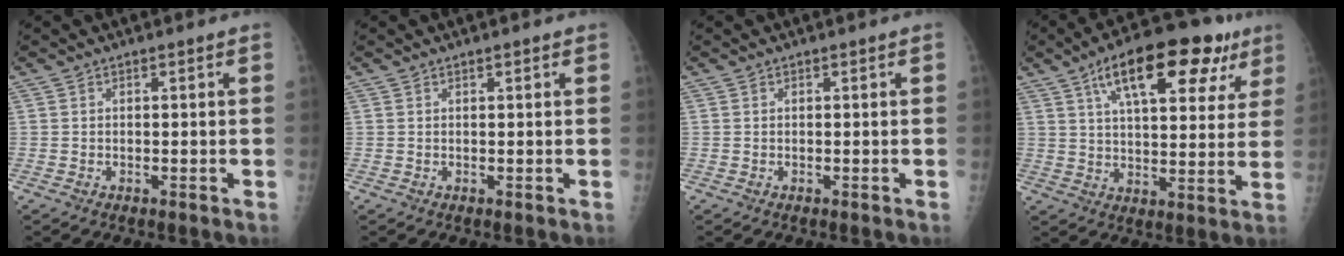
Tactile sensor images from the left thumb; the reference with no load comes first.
{"total": 0.8, "force": [0.6, 0.2, 0.6], "torque": [-0.006, 0.001, 0.009]}
{"total": 0.0}
{"total": 20.6, "force": [10.7, 8.4, 15.4], "torque": [-0.195, -0.004, 0.165]}